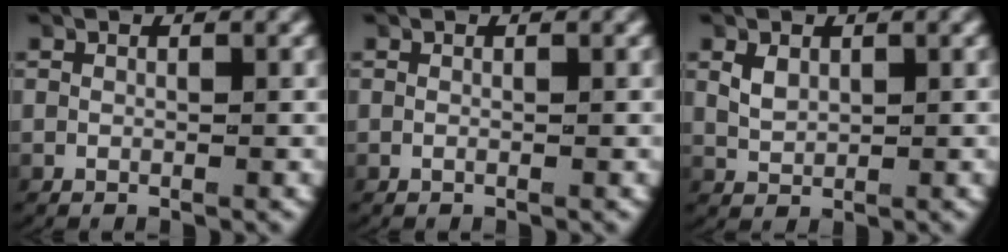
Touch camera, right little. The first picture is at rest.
{"total": 0.0}
{"total": 1.6, "force": [0.5, 1.0, 1.1], "torque": [-0.023, -0.002, 0.015]}